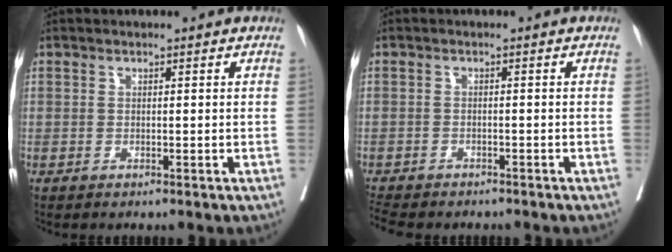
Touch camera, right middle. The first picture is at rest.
{"total": 7.3, "force": [-6.4, 2.2, 2.8], "torque": [-0.057, -0.004, -0.094]}